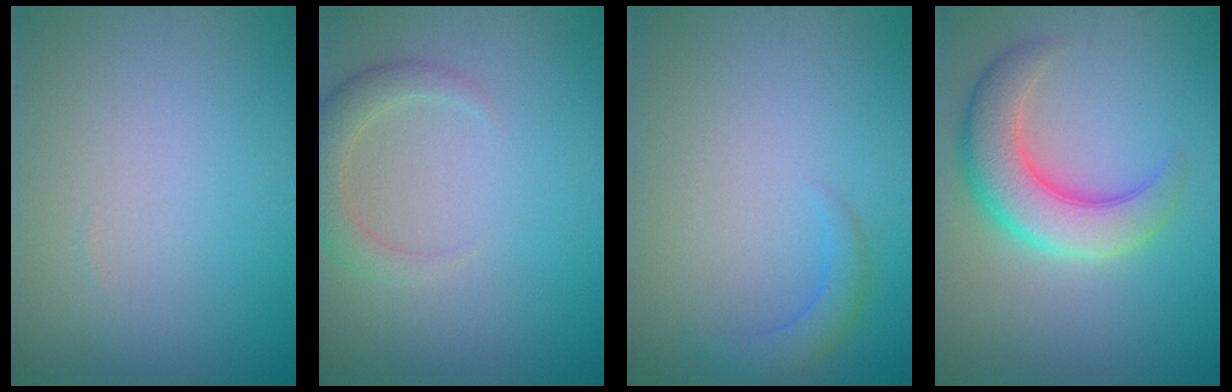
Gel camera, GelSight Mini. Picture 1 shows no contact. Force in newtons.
{"total": 2.8, "press": 2.8, "slide": 0.4}
{"total": 1.8, "press": 1.8, "slide": 0.2}
{"total": 6.4, "press": 6.4, "slide": 0.4}